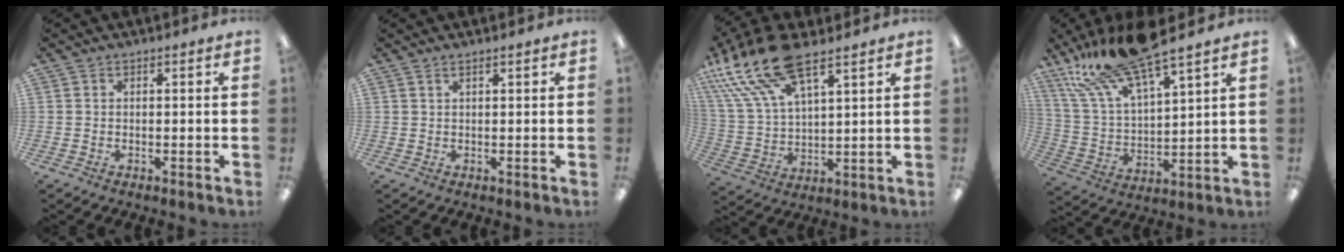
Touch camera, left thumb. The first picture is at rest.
{"total": 1.0, "force": [0.8, 0.1, 0.6], "torque": [-0.014, 0.001, 0.014]}
{"total": 18.9, "force": [12.3, 7.6, 12.1], "torque": [-0.266, -0.054, 0.217]}
{"total": 18.4, "force": [15.1, 4.0, 9.7], "torque": [-0.208, -0.084, 0.269]}